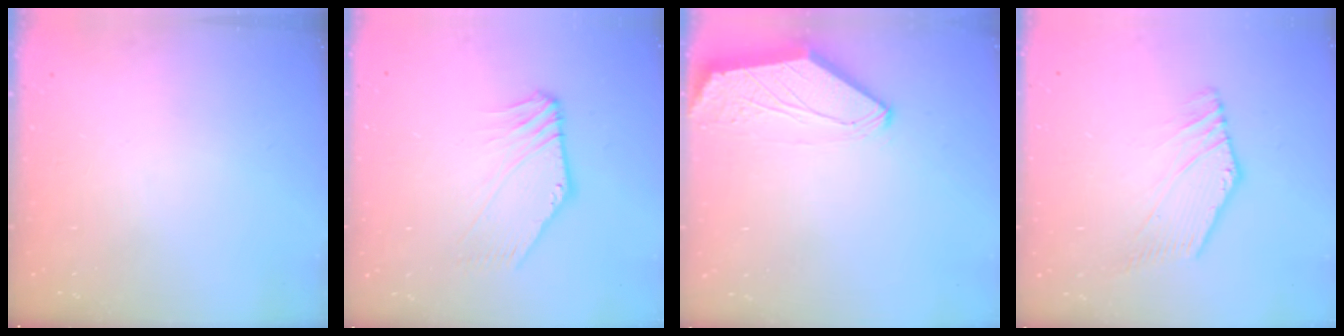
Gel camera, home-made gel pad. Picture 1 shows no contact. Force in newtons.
{"total": 1.7, "press": 1.7, "slide": 0.5}
{"total": 0.0}
{"total": 1.7, "press": 1.3, "slide": 1.1}